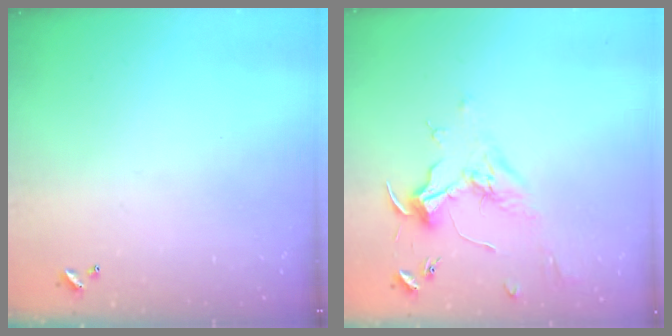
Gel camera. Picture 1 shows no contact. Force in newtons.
{"total": 1.7, "press": 1.5, "slide": 0.8}